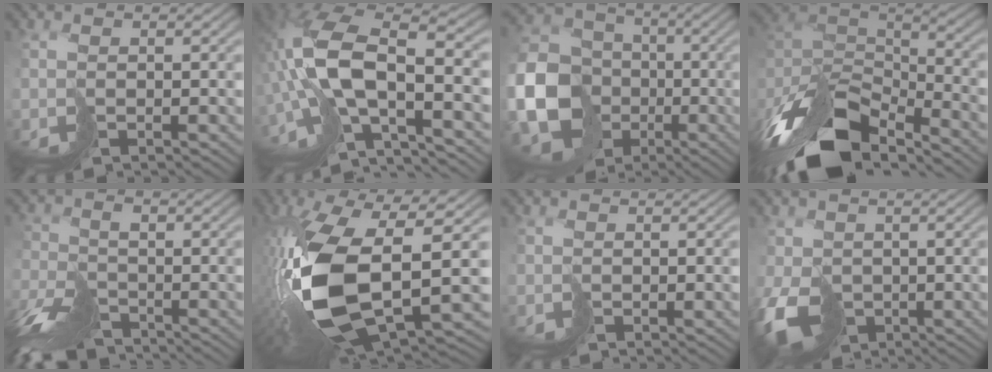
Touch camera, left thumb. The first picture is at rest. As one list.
[{"total": 14.8, "force": [-2.9, 6.8, 12.8], "torque": [-0.273, -0.007, -0.050]}, {"total": 15.2, "force": [-3.9, 13.0, 6.9], "torque": [-0.201, -0.037, -0.072]}, {"total": 15.8, "force": [-9.8, 7.8, 9.7], "torque": [-0.250, -0.030, -0.165]}, {"total": 8.7, "force": [-7.1, 3.5, 3.7], "torque": [-0.073, -0.011, -0.140]}, {"total": 16.8, "force": [-2.4, 9.1, 13.9], "torque": [-0.320, -0.027, -0.032]}, {"total": 0.0}, {"total": 7.0, "force": [-2.4, 5.3, 3.8], "torque": [-0.101, -0.024, -0.038]}]